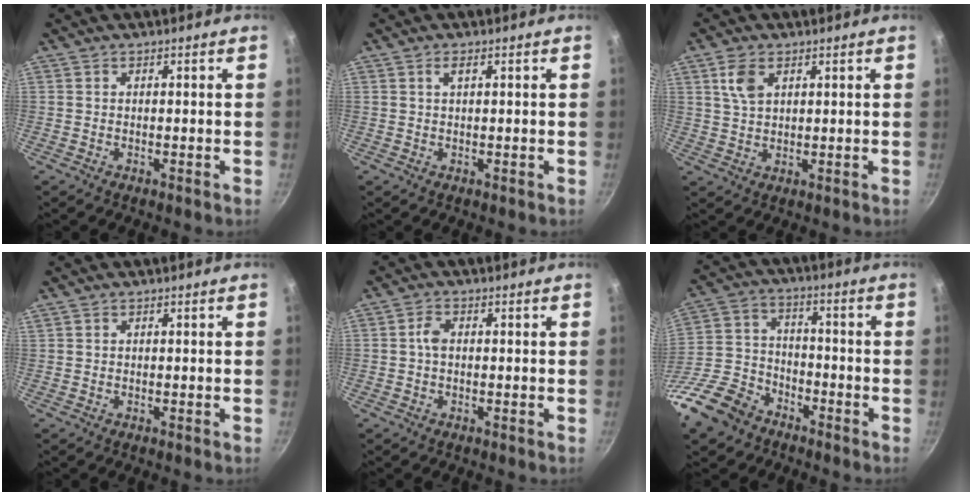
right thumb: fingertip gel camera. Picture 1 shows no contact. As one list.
[{"total": 1.4, "force": [0.5, 0.5, 1.2], "torque": [-0.022, 0.002, 0.008]}, {"total": 5.0, "force": [2.2, 2.9, 3.5], "torque": [-0.063, -0.003, 0.045]}, {"total": 0.0}, {"total": 2.3, "force": [0.0, 1.5, 1.8], "torque": [-0.033, 0.007, -0.003]}, {"total": 14.3, "force": [-9.7, 8.8, 5.8], "torque": [-0.110, 0.059, -0.198]}]